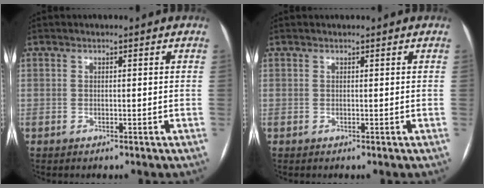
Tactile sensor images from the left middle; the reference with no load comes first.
{"total": 0.7, "force": [0.7, 0.1, 0.1], "torque": [-0.005, 0.016, 0.014]}